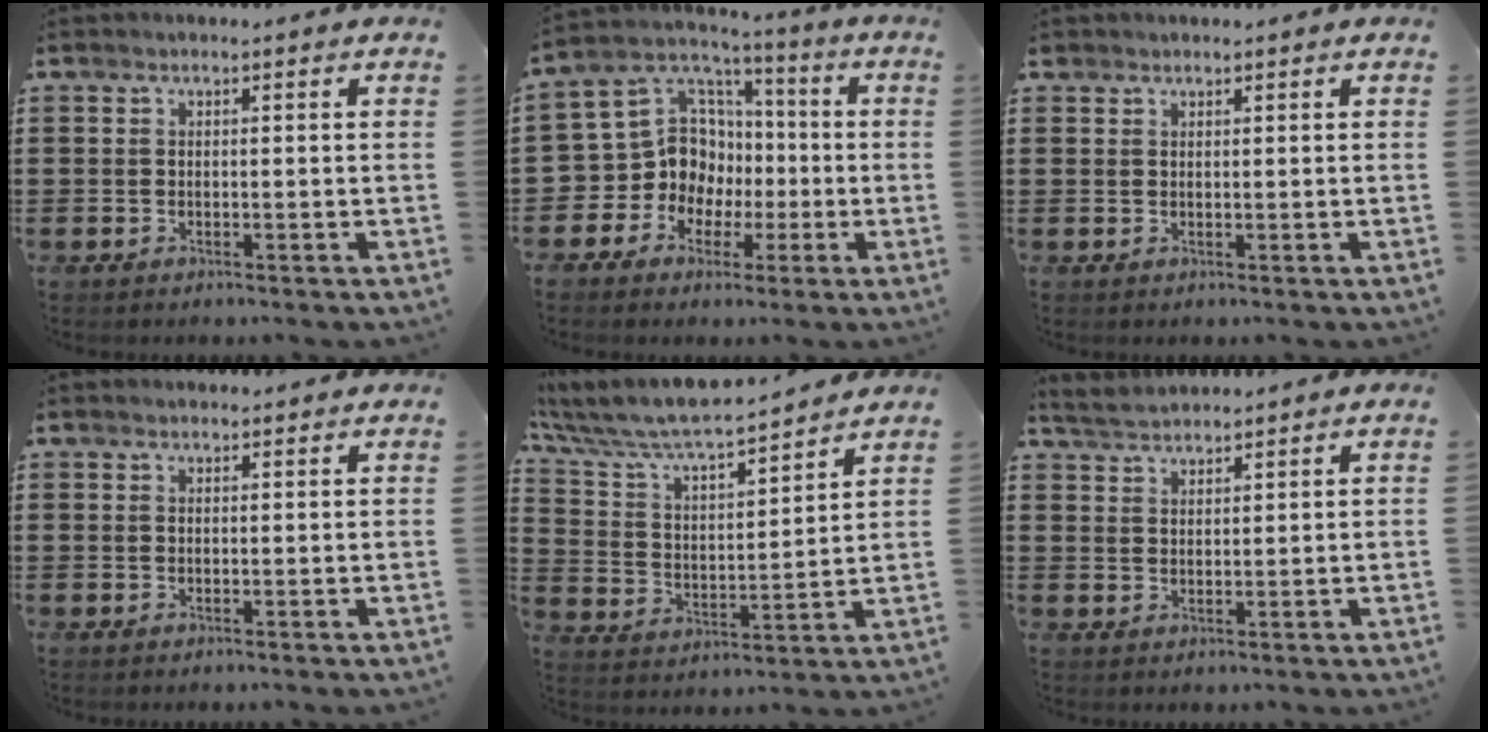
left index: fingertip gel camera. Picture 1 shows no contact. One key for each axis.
{"total": 11.6, "fx": -0.8, "fy": 10.7, "fz": 4.4, "tx": -0.149, "ty": -0.008, "tz": -0.012}
{"total": 0.8, "fx": 0.8, "fy": 0.3, "fz": 0.1, "tx": -0.005, "ty": 0.001, "tz": 0.015}
{"total": 1.1, "fx": 1.1, "fy": 0.1, "fz": 0.3, "tx": -0.006, "ty": 0.001, "tz": 0.021}
{"total": 7.4, "fx": 7.0, "fy": 0.6, "fz": 2.4, "tx": -0.080, "ty": -0.051, "tz": 0.115}
{"total": 3.0, "fx": 3.0, "fy": 0.4, "fz": 0.3, "tx": -0.016, "ty": -0.006, "tz": 0.056}